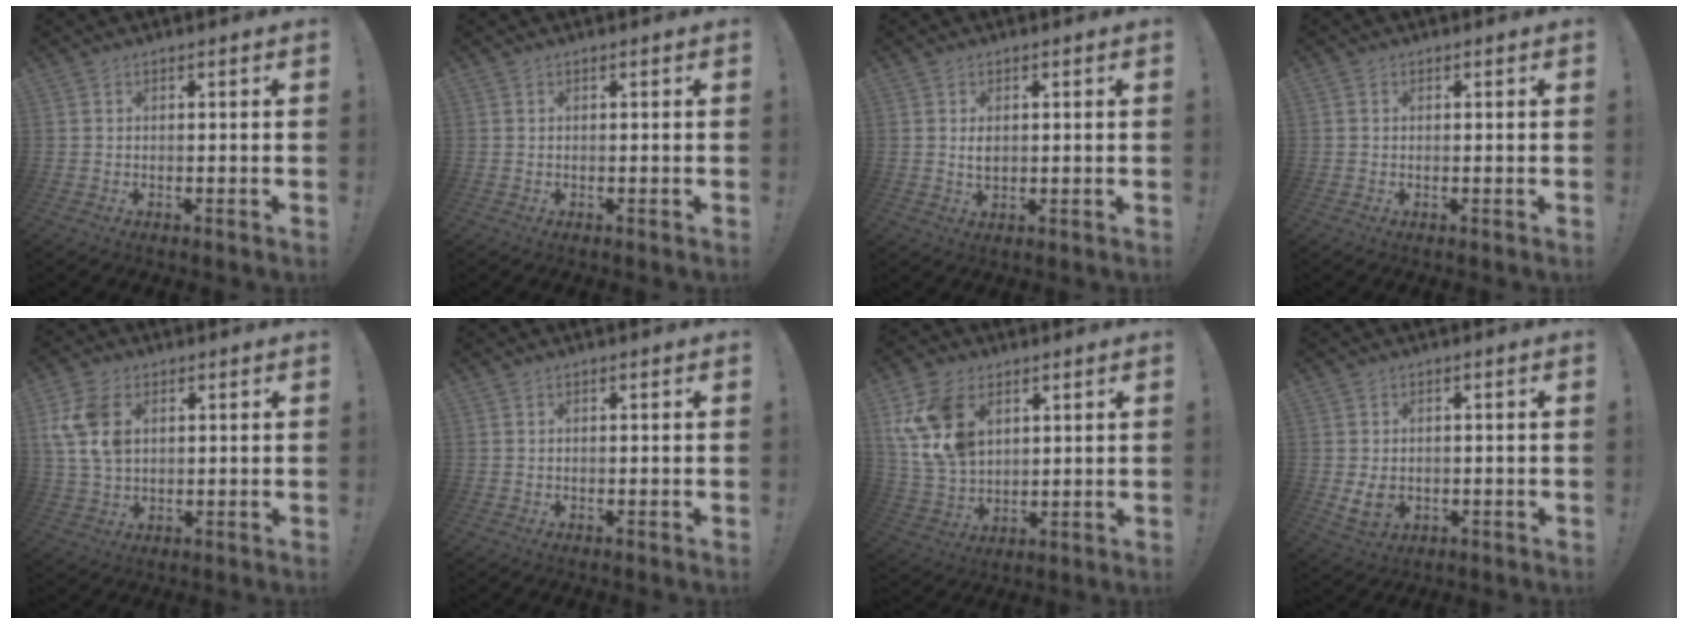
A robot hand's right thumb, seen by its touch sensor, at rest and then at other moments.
{"total": 0.0}
{"total": 2.5, "force": [0.6, 1.7, 1.7], "torque": [-0.014, -0.004, 0.006]}
{"total": 0.5, "force": [0.0, 0.5, 0.0], "torque": [0.005, 0.000, -0.002]}
{"total": 11.2, "force": [3.2, 7.5, 7.6], "torque": [-0.150, 0.000, 0.062]}
{"total": 0.0}
{"total": 15.4, "force": [6.1, 10.7, 9.2], "torque": [-0.184, -0.022, 0.120]}
{"total": 4.9, "force": [0.2, 3.8, 3.1], "torque": [-0.041, -0.007, 0.004]}